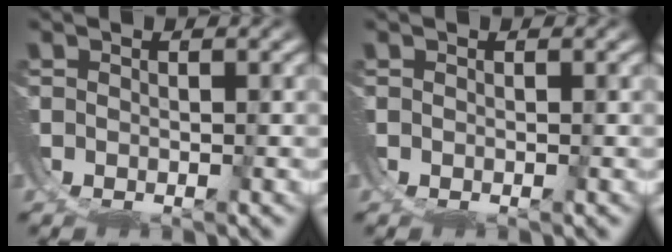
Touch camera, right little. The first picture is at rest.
{"total": 0.0}